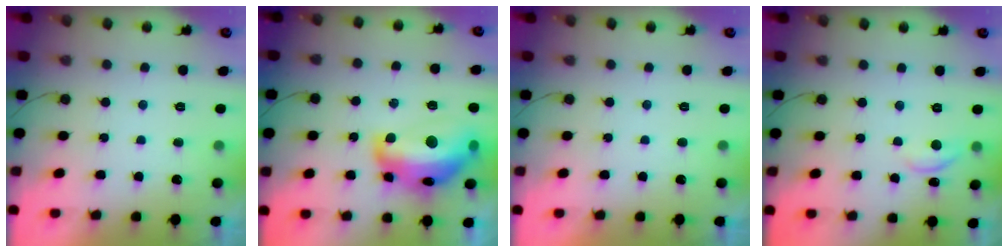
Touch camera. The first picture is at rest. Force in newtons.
{"total": 19.1, "press": 19.0, "slide": 1.4}
{"total": 0.0}
{"total": 7.5, "press": 7.5, "slide": 0.7}